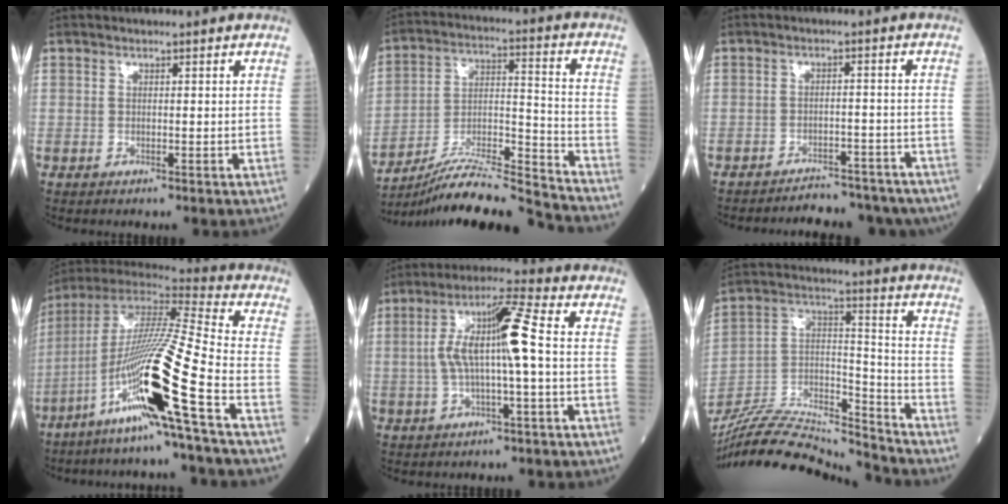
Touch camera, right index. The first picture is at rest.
{"total": 18.0, "force": [-17.1, -1.4, 5.6], "torque": [-0.108, 0.005, -0.293]}
{"total": 11.1, "force": [-10.4, 3.3, 2.3], "torque": [-0.023, 0.012, -0.122]}
{"total": 20.9, "force": [-8.9, -1.4, 18.8], "torque": [-0.384, -0.031, -0.173]}
{"total": 10.1, "force": [0.0, 0.9, 10.1], "torque": [-0.195, 0.028, -0.004]}
{"total": 21.0, "force": [-20.2, 1.6, 5.4], "torque": [-0.114, 0.022, -0.346]}